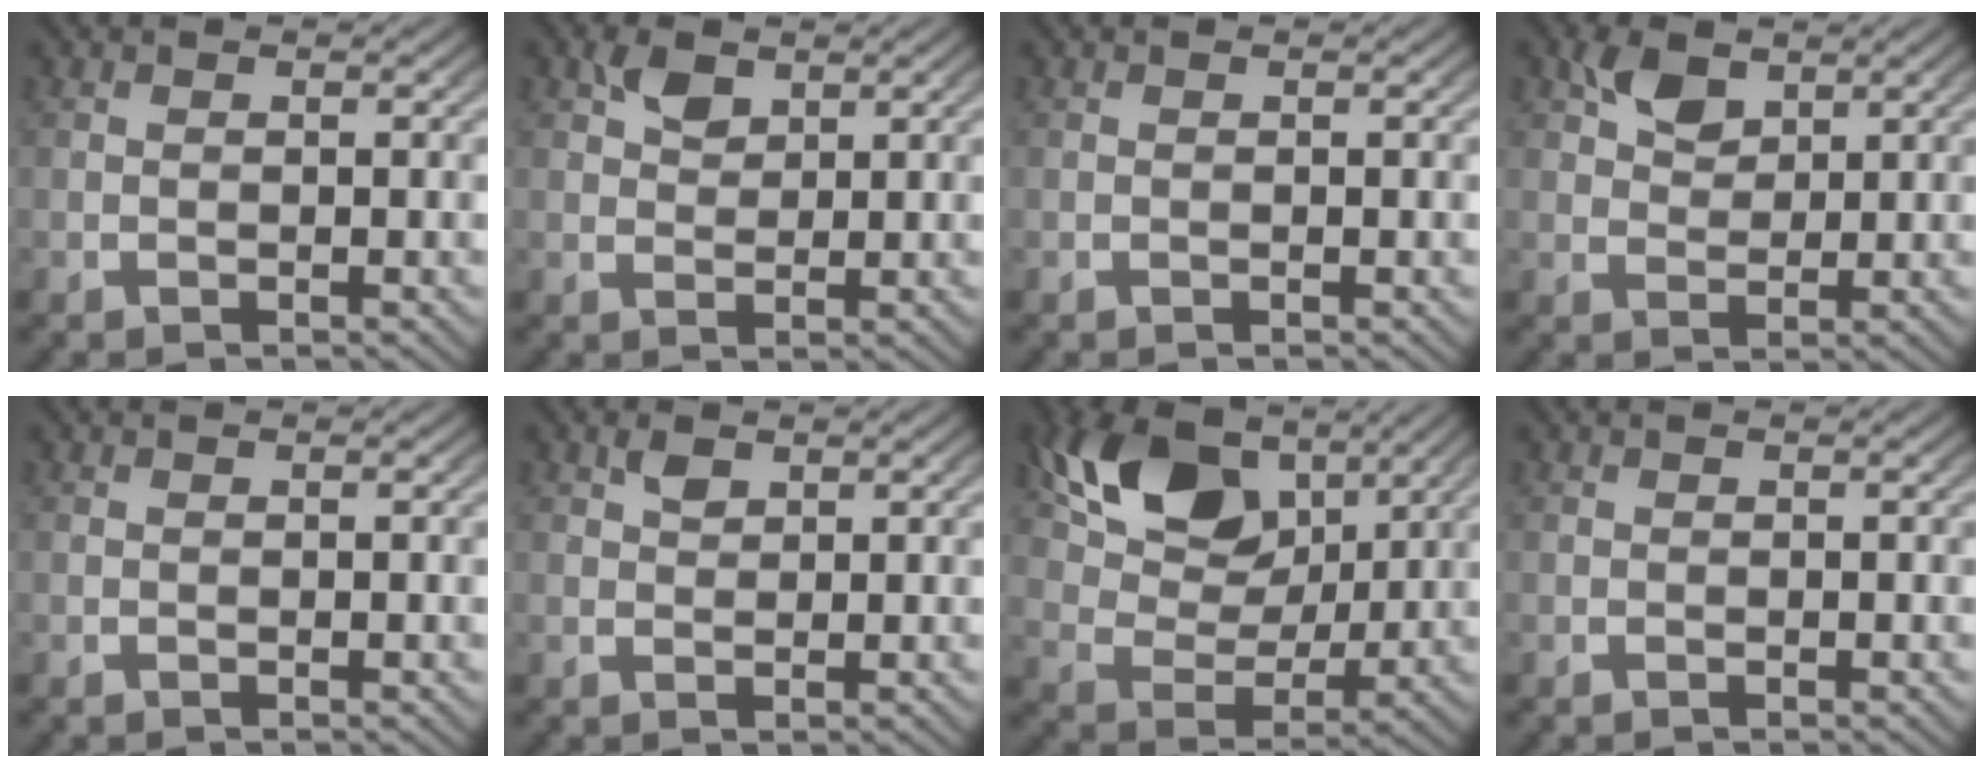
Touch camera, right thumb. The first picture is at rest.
{"total": 2.6, "force": [1.8, 1.2, 1.3], "torque": [-0.021, -0.004, 0.040]}
{"total": 0.0}
{"total": 3.3, "force": [2.4, 1.6, 1.7], "torque": [-0.029, -0.003, 0.050]}
{"total": 0.0}
{"total": 1.3, "force": [1.1, 0.5, 0.5], "torque": [-0.009, -0.001, 0.024]}
{"total": 10.4, "force": [4.1, 6.4, 7.1], "torque": [-0.145, -0.016, 0.076]}
{"total": 0.0}